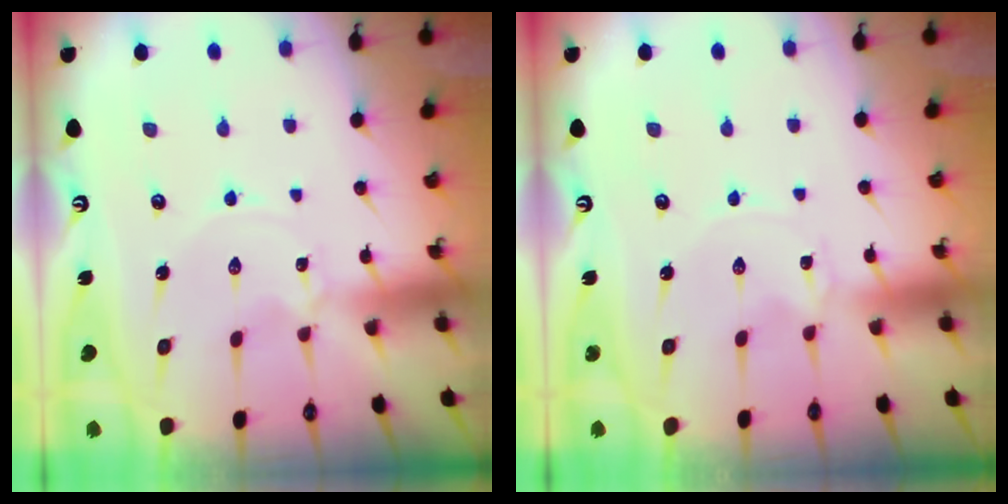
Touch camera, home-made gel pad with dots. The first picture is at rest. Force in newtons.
{"total": 0.0}